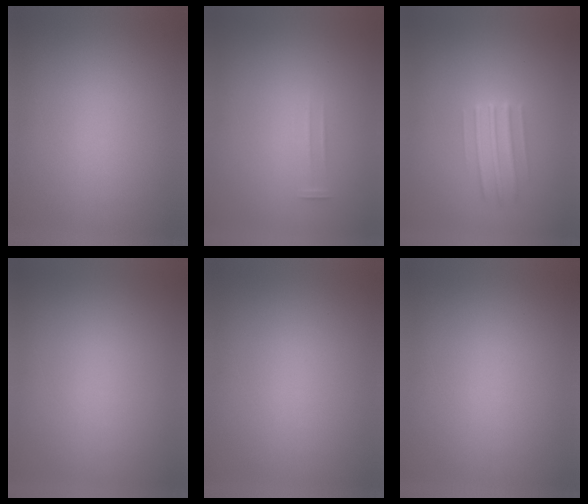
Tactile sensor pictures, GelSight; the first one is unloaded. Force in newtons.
{"total": 1.1}
{"total": 2.8}
{"total": 0.0}
{"total": 0.0}
{"total": 0.0}